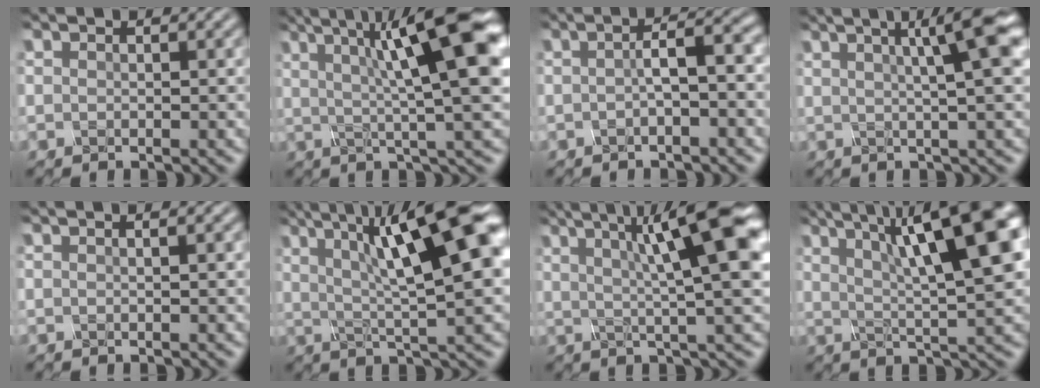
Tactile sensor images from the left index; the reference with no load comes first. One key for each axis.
{"total": 11.9, "fx": 3.4, "fy": 2.3, "fz": 11.2, "tx": -0.158, "ty": 0.014, "tz": 0.053}
{"total": 2.9, "fx": -0.7, "fy": 0.6, "fz": 2.7, "tx": -0.047, "ty": 0.006, "tz": -0.012}
{"total": 7.3, "fx": 2.3, "fy": 1.3, "fz": 6.9, "tx": -0.067, "ty": 0.023, "tz": 0.027}
{"total": 2.4, "fx": 0.8, "fy": 1.3, "fz": 1.8, "tx": -0.009, "ty": 0.007, "tz": -0.013}
{"total": 13.2, "fx": 4.1, "fy": 3.2, "fz": 12.2, "tx": -0.186, "ty": 0.015, "tz": 0.067}
{"total": 10.8, "fx": 3.4, "fy": 1.9, "fz": 10.1, "tx": -0.137, "ty": 0.017, "tz": 0.051}
{"total": 13.5, "fx": 4.9, "fy": 3.6, "fz": 12.1, "tx": -0.165, "ty": 0.018, "tz": 0.076}